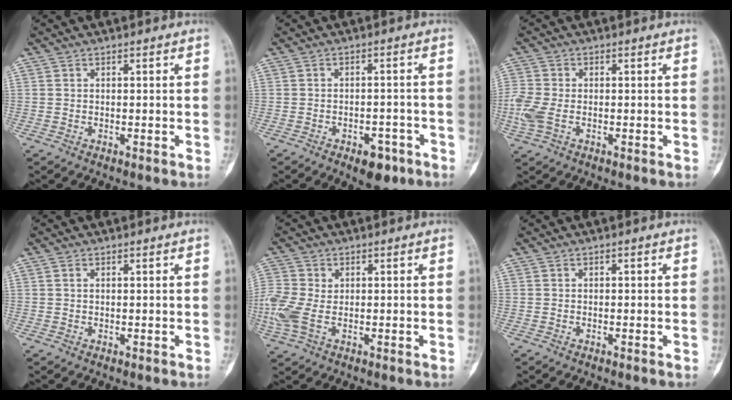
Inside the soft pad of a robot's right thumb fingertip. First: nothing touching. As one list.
[{"total": 5.8, "force": [-3.4, 3.1, 3.5], "torque": [-0.030, 0.021, -0.041]}, {"total": 6.2, "force": [-1.3, 3.9, 4.6], "torque": [-0.131, 0.005, -0.030]}, {"total": 0.6, "force": [0.3, 0.3, 0.4], "torque": [-0.011, 0.005, 0.006]}, {"total": 8.1, "force": [-0.5, 5.5, 5.9], "torque": [-0.164, 0.002, -0.010]}, {"total": 0.0}]